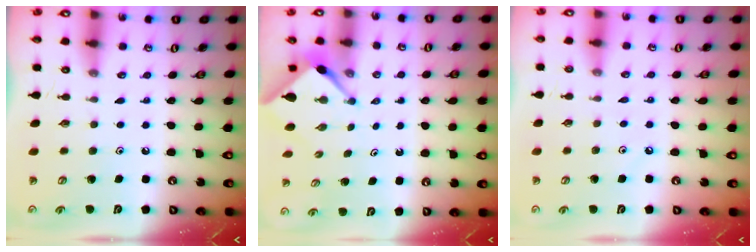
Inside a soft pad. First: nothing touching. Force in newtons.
{"total": 2.2, "press": 2.2, "slide": 0.3}
{"total": 3.3, "press": 3.3, "slide": 0.4}